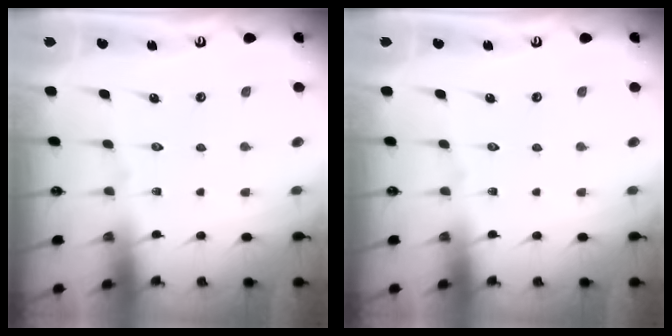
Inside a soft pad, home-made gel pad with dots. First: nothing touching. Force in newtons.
{"total": 0.0}